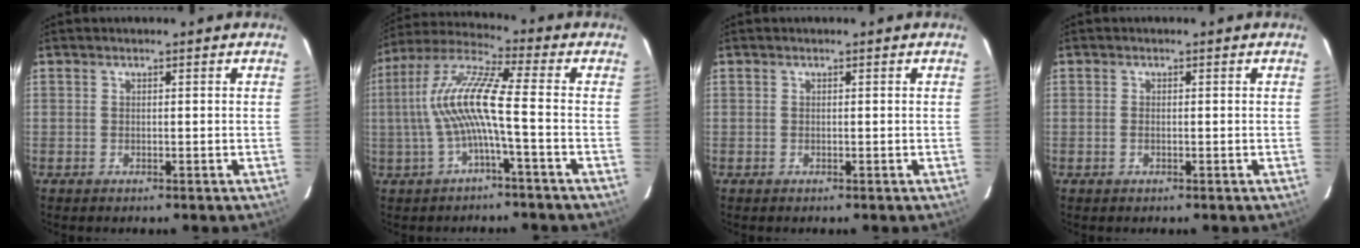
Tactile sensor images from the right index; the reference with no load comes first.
{"total": 11.2, "force": [-1.7, 0.4, 11.1], "torque": [-0.226, 0.012, -0.030]}
{"total": 0.0}
{"total": 0.7, "force": [-0.2, 0.5, 0.5], "torque": [-0.012, 0.000, -0.005]}